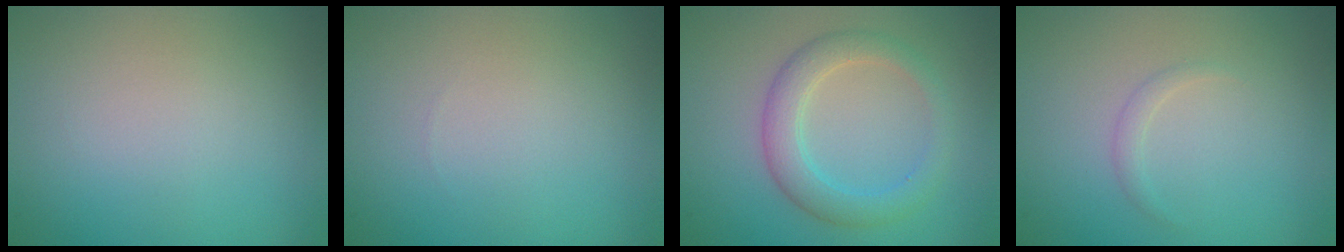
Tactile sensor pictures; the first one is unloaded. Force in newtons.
{"total": 0.0}
{"total": 3.5, "press": 3.5, "slide": 0.2}
{"total": 0.7, "press": 0.7, "slide": 0.0}